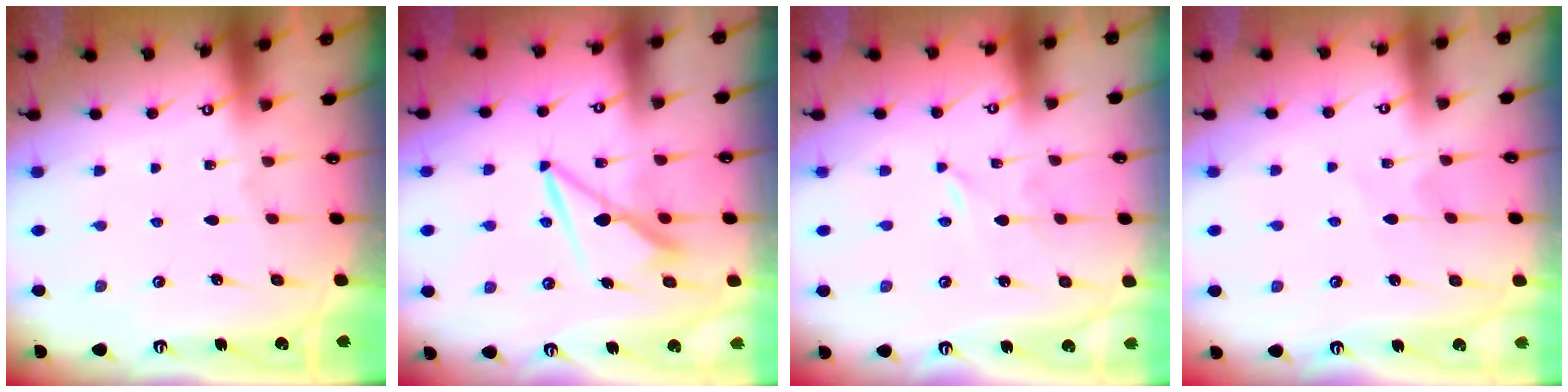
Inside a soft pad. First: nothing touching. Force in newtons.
{"total": 8.2, "press": 8.1, "slide": 0.9}
{"total": 0.0}
{"total": 3.4, "press": 3.4, "slide": 0.5}